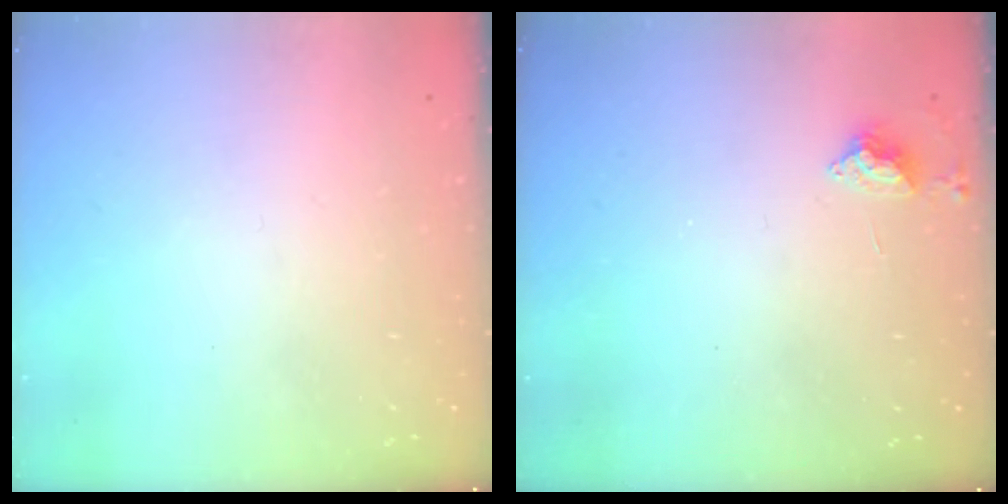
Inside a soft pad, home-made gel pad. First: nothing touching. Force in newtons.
{"total": 3.7, "press": 3.7, "slide": 0.5}